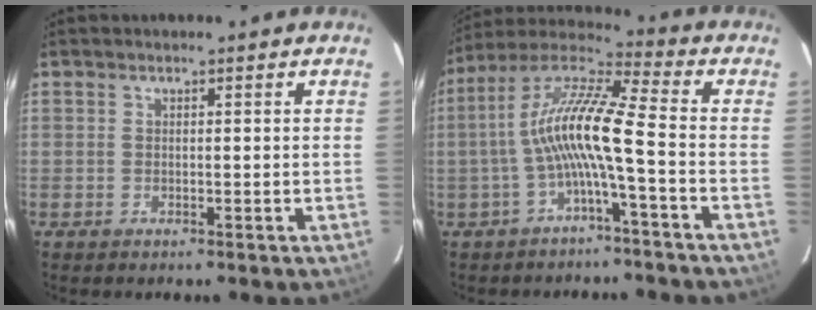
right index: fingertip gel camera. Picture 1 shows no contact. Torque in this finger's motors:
{"motor_torque": [1.87, -0.27, 0.99, 0.21]}